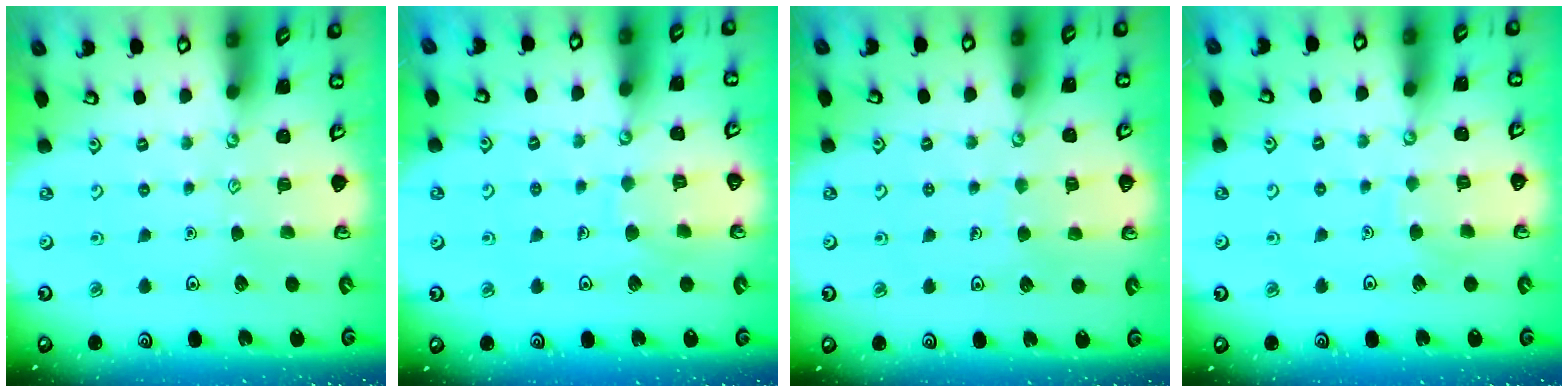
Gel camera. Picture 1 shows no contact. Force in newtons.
{"total": 6.5, "press": 6.5, "slide": 0.6}
{"total": 4.2, "press": 4.2, "slide": 0.3}
{"total": 4.5, "press": 4.5, "slide": 0.6}